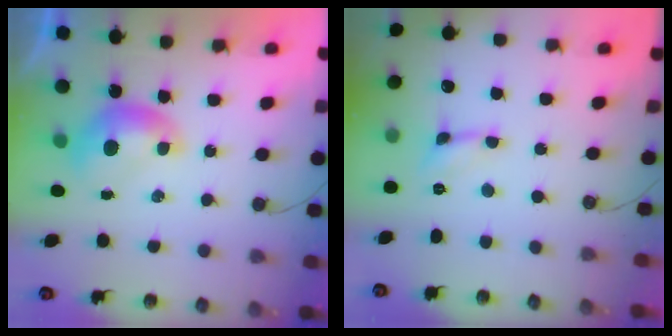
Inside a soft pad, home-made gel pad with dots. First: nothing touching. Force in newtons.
{"total": 0.0}